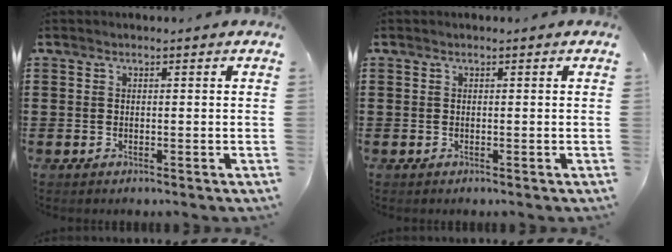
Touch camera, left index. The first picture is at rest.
{"total": 0.0}